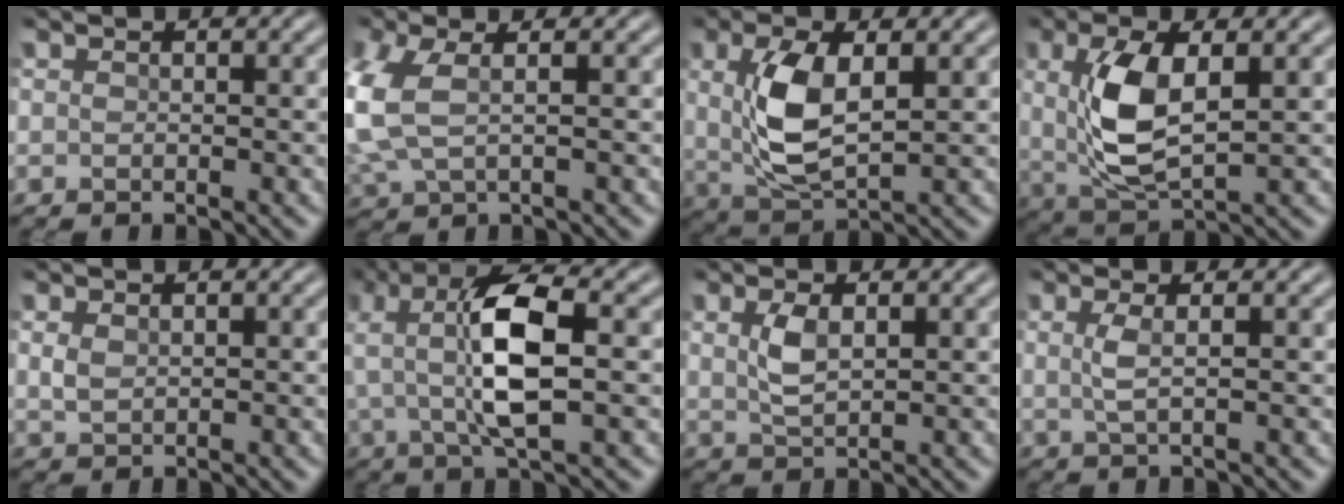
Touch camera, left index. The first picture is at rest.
{"total": 6.6, "force": [0.0, 3.7, 5.5], "torque": [-0.152, -0.002, -0.003]}
{"total": 6.1, "force": [0.7, 2.4, 5.5], "torque": [-0.120, -0.001, 0.018]}
{"total": 6.8, "force": [0.8, 2.7, 6.2], "torque": [-0.133, -0.001, 0.017]}
{"total": 1.4, "force": [0.2, 0.9, 1.0], "torque": [-0.023, 0.000, 0.006]}
{"total": 8.5, "force": [0.1, 3.0, 7.9], "torque": [-0.156, 0.014, -0.003]}
{"total": 2.4, "force": [0.5, 1.0, 2.1], "torque": [-0.049, 0.001, 0.015]}
{"total": 1.7, "force": [0.3, -0.1, 1.7], "torque": [-0.041, 0.001, 0.006]}